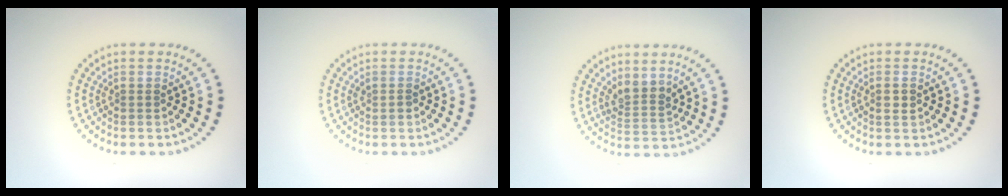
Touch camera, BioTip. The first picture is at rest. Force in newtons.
{"total": 0.6, "press": 0.6, "slide": 0.1}
{"total": 2.3, "press": 1.8, "slide": 1.4}
{"total": 1.0, "press": 0.9, "slide": 0.5}